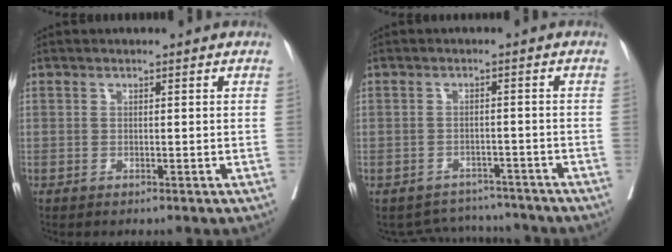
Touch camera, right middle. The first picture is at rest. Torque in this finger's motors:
{"motor_torque": [-0.47, -0.16, -0.23, -0.06]}